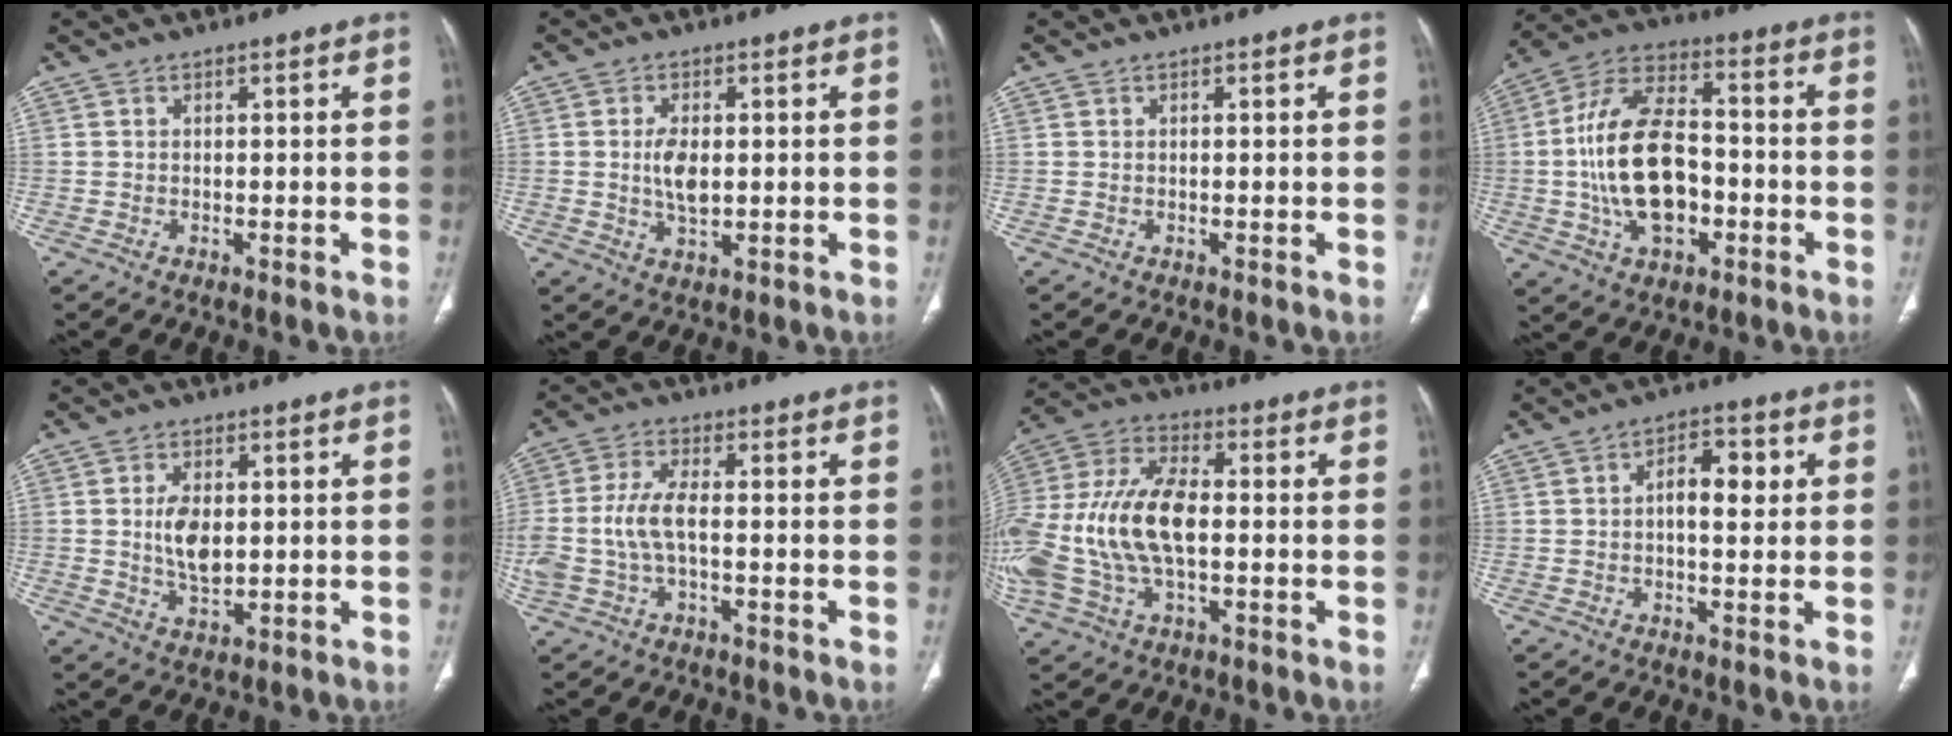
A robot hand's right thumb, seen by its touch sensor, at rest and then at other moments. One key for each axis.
{"total": 5.3, "fx": 0.2, "fy": 2.8, "fz": 4.4, "tx": -0.085, "ty": -0.004, "tz": 0.007}
{"total": 0.0}
{"total": 18.2, "fx": -2.7, "fy": 10.5, "fz": 14.6, "tx": -0.267, "ty": 0.033, "tz": -0.044}
{"total": 6.9, "fx": 0.6, "fy": 3.9, "fz": 5.6, "tx": -0.096, "ty": -0.007, "tz": 0.015}
{"total": 8.3, "fx": -1.0, "fy": 4.0, "fz": 7.2, "tx": -0.179, "ty": 0.023, "tz": -0.018}
{"total": 22.0, "fx": -1.8, "fy": 12.3, "fz": 18.1, "tx": -0.424, "ty": 0.015, "tz": -0.030}
{"total": 6.3, "fx": 0.8, "fy": 3.2, "fz": 5.3, "tx": -0.065, "ty": 0.011, "tz": 0.005}